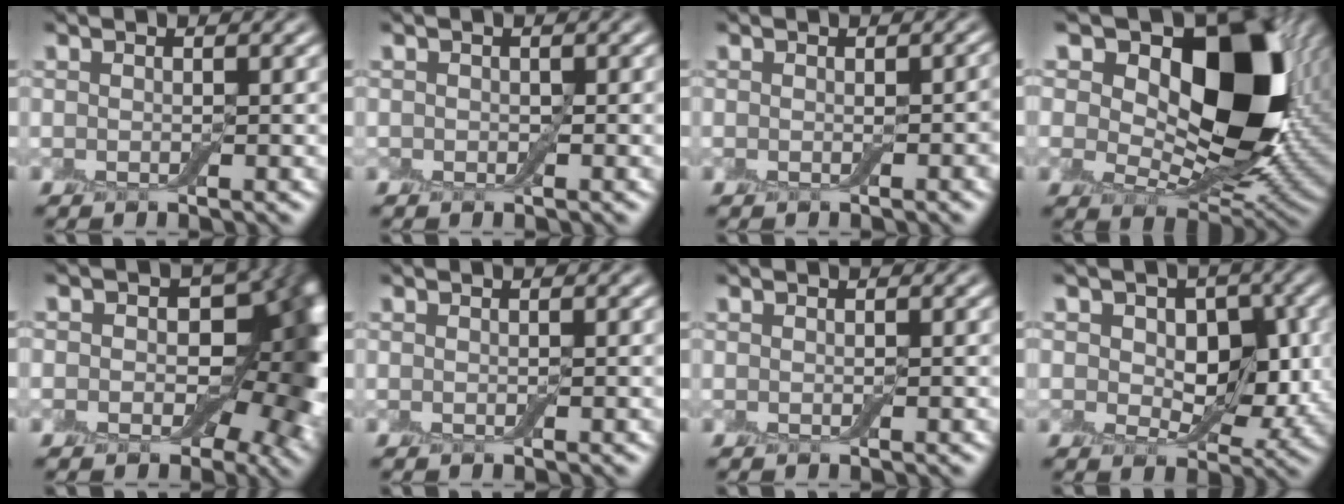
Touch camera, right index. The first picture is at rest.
{"total": 0.5, "force": [-0.1, 0.5, 0.1], "torque": [-0.002, 0.001, -0.007]}
{"total": 1.3, "force": [-0.2, 0.7, 1.0], "torque": [-0.011, 0.000, -0.002]}
{"total": 16.9, "force": [7.6, 9.3, 11.9], "torque": [-0.177, 0.031, 0.115]}
{"total": 11.7, "force": [0.7, 8.2, 8.2], "torque": [-0.048, -0.003, 0.004]}
{"total": 0.0}
{"total": 0.0}
{"total": 5.7, "force": [0.9, 4.1, 3.8], "torque": [-0.052, -0.005, 0.006]}